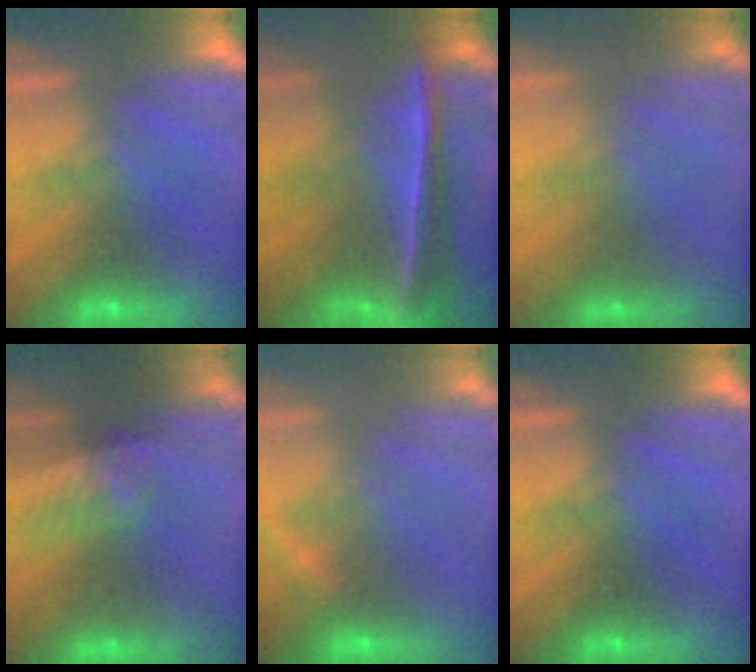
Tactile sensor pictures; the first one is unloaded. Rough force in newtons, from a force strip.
{"total": 7.3}
{"total": 1.7}
{"total": 3.4}
{"total": 2.4}
{"total": 0.0}